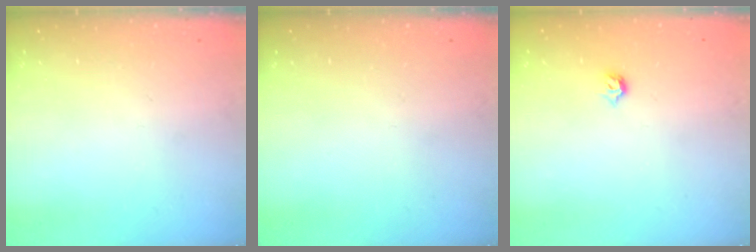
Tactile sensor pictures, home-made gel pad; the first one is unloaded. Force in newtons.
{"total": 0.0}
{"total": 4.0, "press": 4.0, "slide": 0.8}